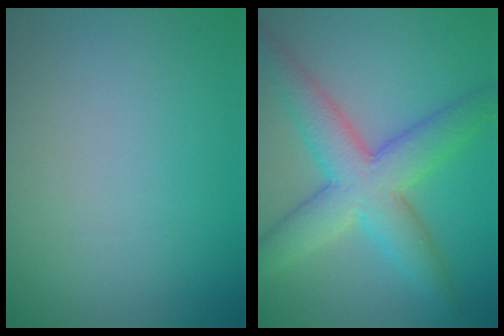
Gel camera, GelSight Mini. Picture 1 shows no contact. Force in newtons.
{"total": 7.1, "press": 7.1, "slide": 0.2}